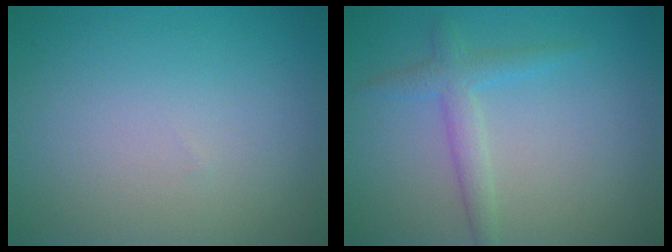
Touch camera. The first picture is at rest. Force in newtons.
{"total": 2.3, "press": 2.3, "slide": 0.1}